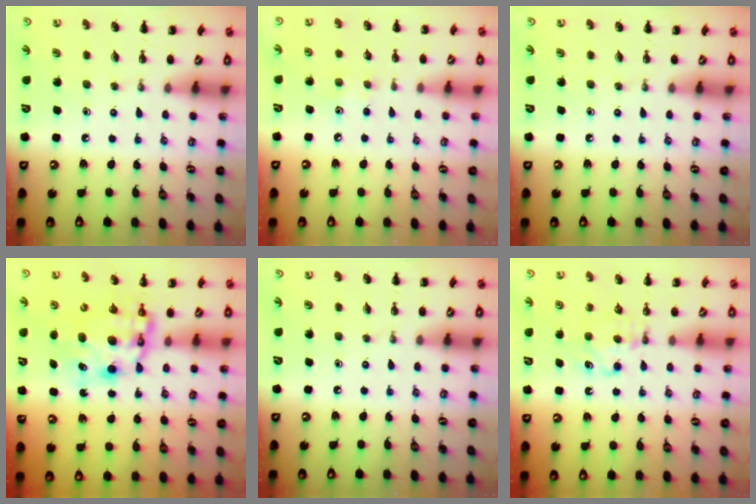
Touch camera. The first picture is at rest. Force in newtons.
{"total": 5.2, "press": 5.1, "slide": 0.9}
{"total": 0.0}
{"total": 7.1, "press": 6.8, "slide": 2.0}
{"total": 0.0}
{"total": 6.3, "press": 6.0, "slide": 1.8}